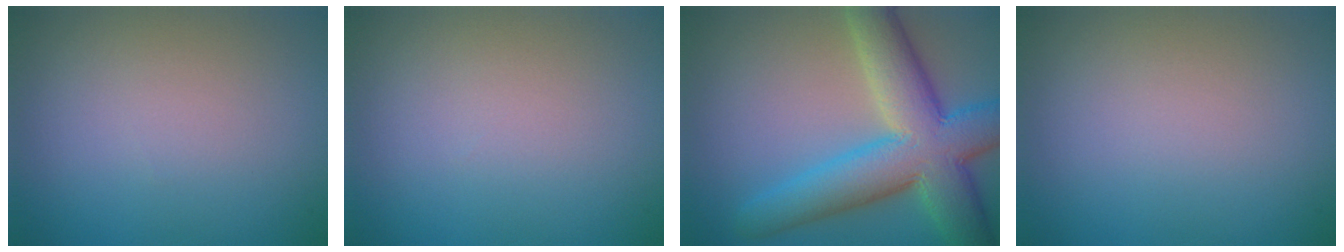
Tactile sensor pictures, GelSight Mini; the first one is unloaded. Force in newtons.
{"total": 0.0}
{"total": 10.1, "press": 10.1, "slide": 0.5}
{"total": 0.0}